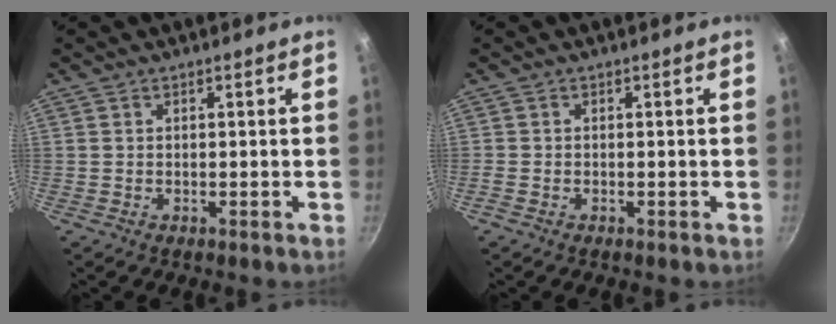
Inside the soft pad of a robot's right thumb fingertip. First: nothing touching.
{"total": 0.6, "force": [-0.5, 0.3, 0.4], "torque": [-0.012, 0.003, -0.012]}